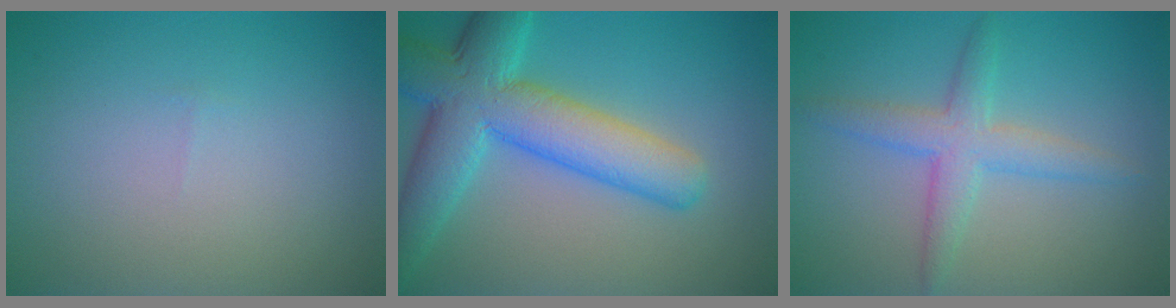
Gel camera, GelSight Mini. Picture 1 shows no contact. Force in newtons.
{"total": 9.0, "press": 9.0, "slide": 0.7}
{"total": 3.7, "press": 3.7, "slide": 0.1}